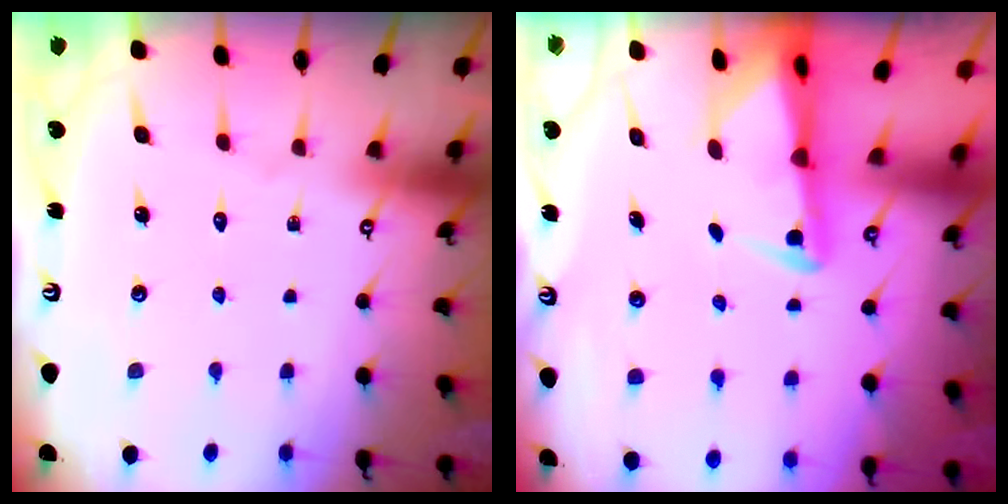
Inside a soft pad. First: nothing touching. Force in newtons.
{"total": 2.7, "press": 2.6, "slide": 0.6}